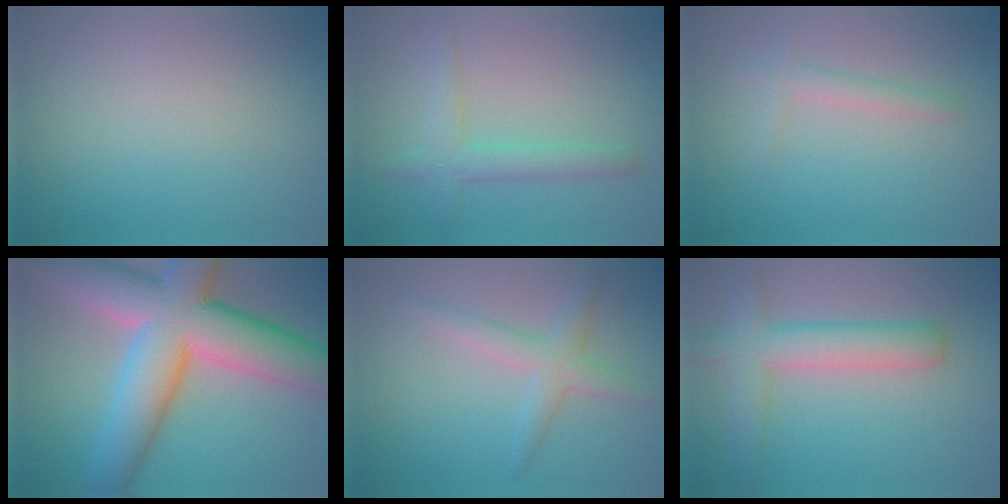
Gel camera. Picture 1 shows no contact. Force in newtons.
{"total": 2.7, "press": 2.7, "slide": 0.2}
{"total": 1.5, "press": 1.5, "slide": 0.1}
{"total": 13.1, "press": 13.1, "slide": 0.9}
{"total": 2.6, "press": 2.6, "slide": 0.2}
{"total": 4.6, "press": 4.6, "slide": 0.2}